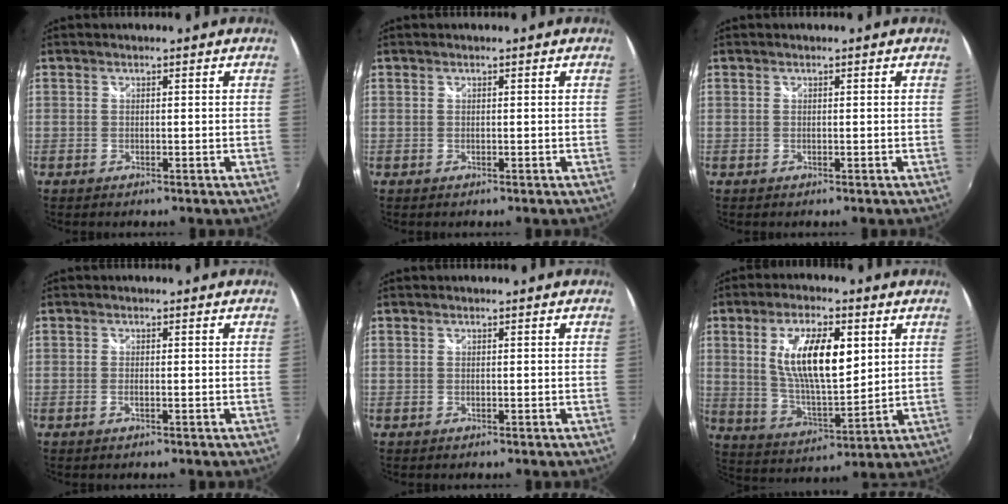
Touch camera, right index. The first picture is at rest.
{"total": 0.0}
{"total": 0.0}
{"total": 0.8, "force": [-0.3, -0.1, 0.7], "torque": [-0.014, 0.000, -0.008]}
{"total": 0.0}
{"total": 14.1, "force": [4.0, 5.1, 12.5], "torque": [-0.227, 0.000, 0.080]}